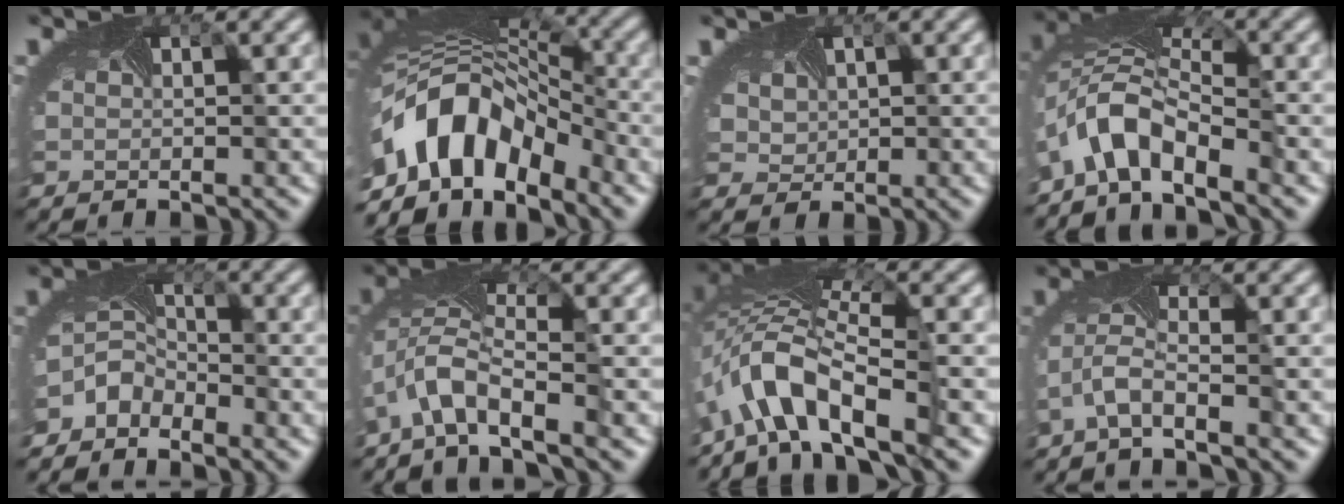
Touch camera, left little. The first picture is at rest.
{"total": 11.0, "force": [-5.2, 6.6, 7.2], "torque": [-0.139, -0.008, -0.089]}
{"total": 3.0, "force": [1.2, 2.4, 1.4], "torque": [-0.046, 0.015, 0.026]}
{"total": 5.5, "force": [-3.9, 1.8, 3.4], "torque": [-0.068, -0.003, -0.089]}
{"total": 3.2, "force": [-2.8, 1.5, 0.7], "torque": [-0.026, -0.006, -0.064]}
{"total": 4.9, "force": [-3.3, 1.3, 3.4], "torque": [-0.072, -0.002, -0.072]}
{"total": 8.9, "force": [-5.0, 2.9, 6.7], "torque": [-0.126, 0.006, -0.103]}
{"total": 3.5, "force": [-2.2, 0.5, 2.6], "torque": [-0.066, -0.003, -0.055]}